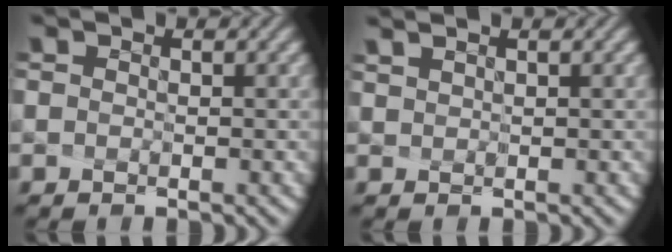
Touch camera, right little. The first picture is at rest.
{"total": 0.8, "force": [0.6, -0.4, -0.4], "torque": [-0.023, -0.019, 0.039]}